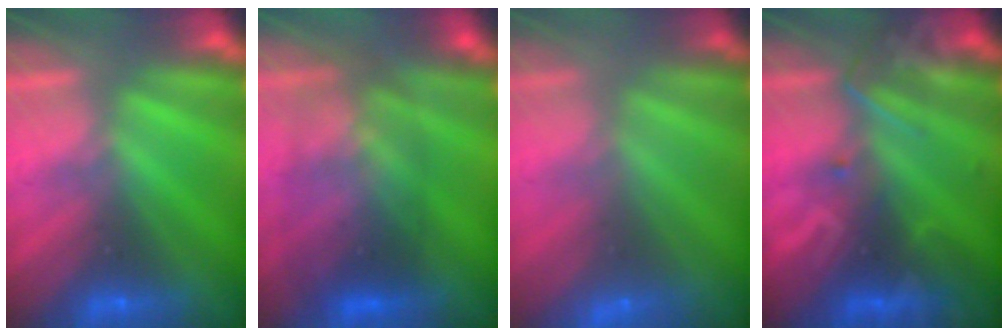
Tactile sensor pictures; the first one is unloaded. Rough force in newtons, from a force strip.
{"total": 2.8}
{"total": 2.9}
{"total": 2.7}